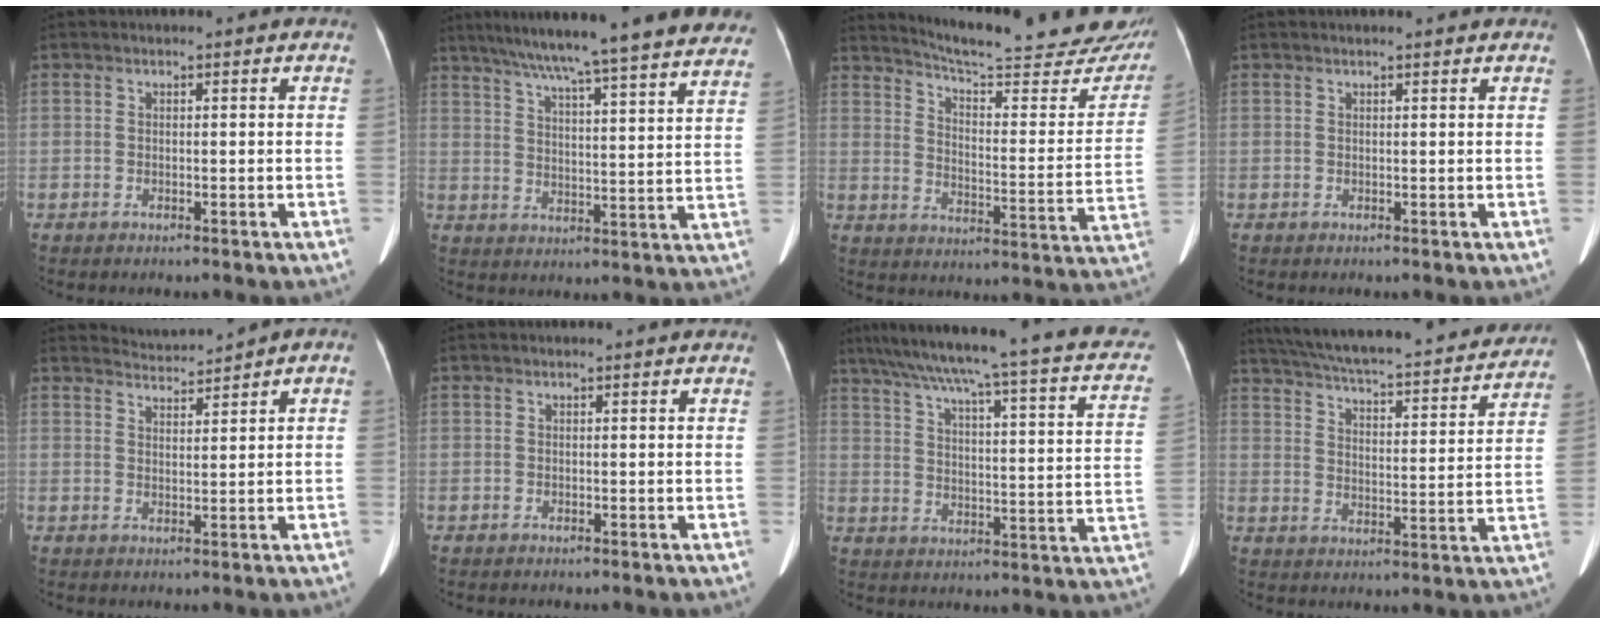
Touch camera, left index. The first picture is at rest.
{"total": 30.1, "force": [26.9, 1.0, 13.5], "torque": [-0.214, -0.040, 0.338]}
{"total": 25.1, "force": [23.0, 3.2, 9.6], "torque": [-0.129, -0.085, 0.281]}
{"total": 1.7, "force": [1.6, 0.2, 0.6], "torque": [-0.009, 0.010, 0.020]}
{"total": 2.4, "force": [2.3, -0.4, 0.1], "torque": [0.000, 0.010, 0.049]}
{"total": 0.0}
{"total": 27.8, "force": [21.7, 3.4, 17.1], "torque": [-0.246, -0.010, 0.264]}
{"total": 25.8, "force": [23.0, 4.1, 10.9], "torque": [-0.188, -0.011, 0.307]}